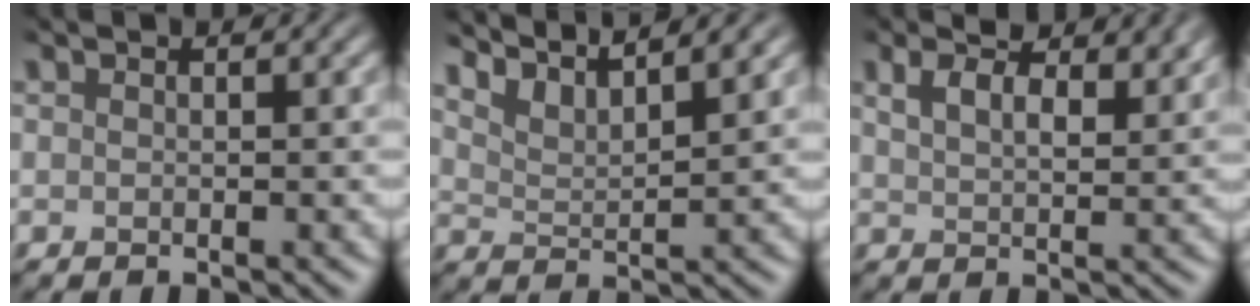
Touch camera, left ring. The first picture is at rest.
{"total": 4.5, "force": [4.1, 0.7, 1.8], "torque": [-0.036, 0.009, 0.062]}
{"total": 6.0, "force": [4.1, 2.7, 3.5], "torque": [-0.058, 0.013, 0.050]}